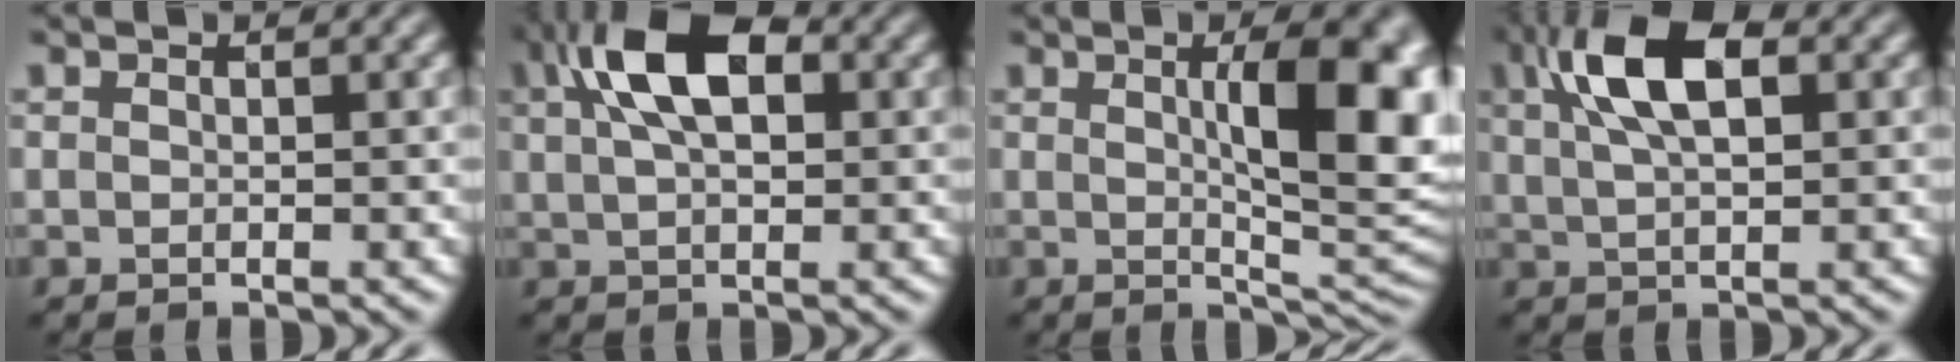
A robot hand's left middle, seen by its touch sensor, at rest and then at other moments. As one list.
[{"total": 7.5, "force": [2.5, 3.9, 6.0], "torque": [-0.118, 0.020, 0.034]}, {"total": 9.9, "force": [1.7, 2.7, 9.4], "torque": [-0.121, -0.002, 0.034]}, {"total": 7.2, "force": [2.4, 3.1, 6.0], "torque": [-0.121, 0.017, 0.040]}]